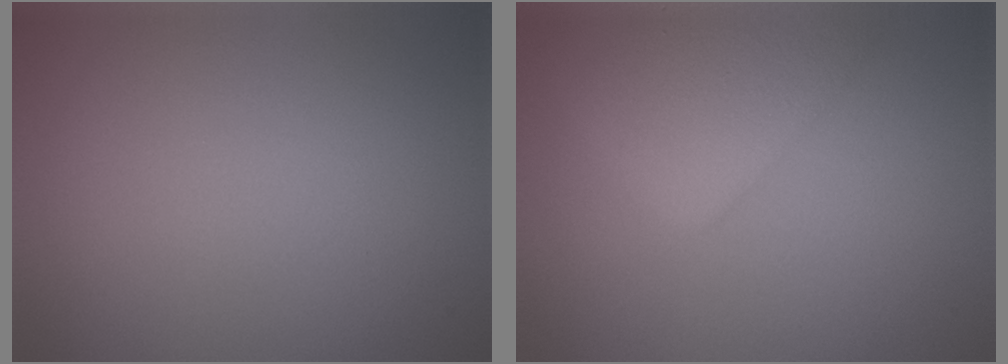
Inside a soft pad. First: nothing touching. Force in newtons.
{"total": 4.9, "press": 4.9, "slide": 0.2}